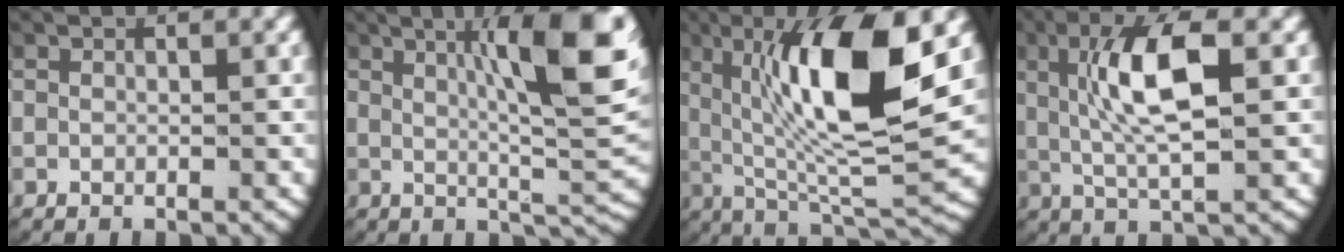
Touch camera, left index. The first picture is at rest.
{"total": 11.6, "force": [3.7, 3.6, 10.4], "torque": [-0.129, 0.009, 0.051]}
{"total": 13.1, "force": [2.7, 4.4, 12.0], "torque": [-0.221, -0.001, 0.049]}
{"total": 6.6, "force": [1.4, 1.8, 6.2], "torque": [-0.127, -0.001, 0.030]}